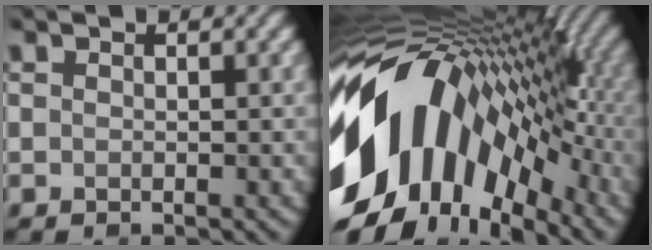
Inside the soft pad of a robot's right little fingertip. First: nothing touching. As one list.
[{"total": 16.8, "force": [-3.4, 10.7, 12.5], "torque": [-0.227, 0.019, -0.078]}]